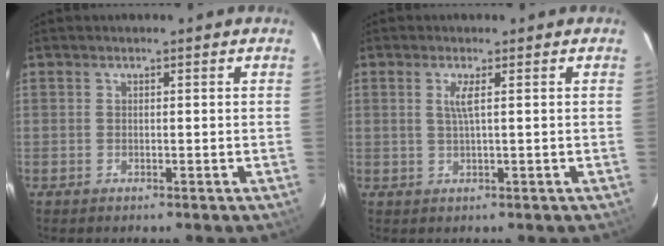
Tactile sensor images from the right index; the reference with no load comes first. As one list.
[{"total": 2.2, "force": [0.7, -0.4, 2.0], "torque": [-0.040, -0.002, 0.014]}]